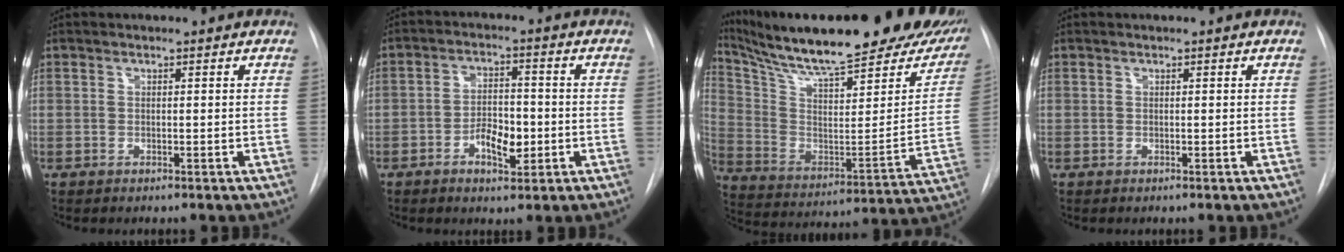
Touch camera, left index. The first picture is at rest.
{"total": 5.8, "force": [-2.4, 2.7, 4.6], "torque": [-0.080, 0.001, -0.037]}
{"total": 32.8, "force": [26.2, 6.4, 18.6], "torque": [-0.301, -0.055, 0.365]}
{"total": 0.0}